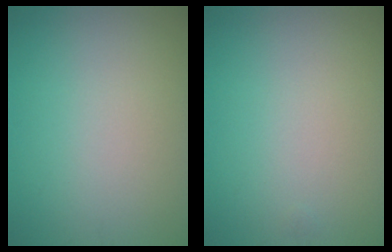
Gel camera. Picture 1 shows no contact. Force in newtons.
{"total": 0.0}